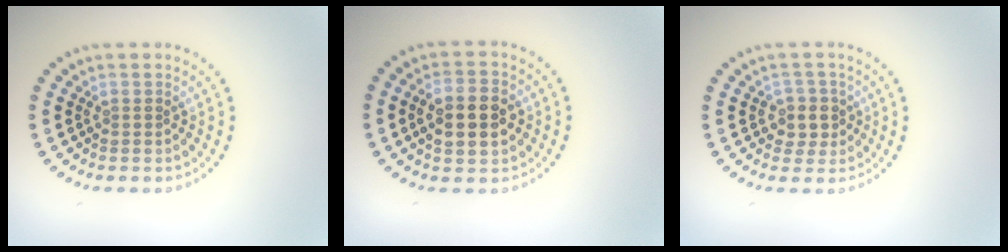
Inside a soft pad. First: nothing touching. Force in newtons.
{"total": 5.1, "press": 5.0, "slide": 0.3}
{"total": 2.5, "press": 2.2, "slide": 1.3}